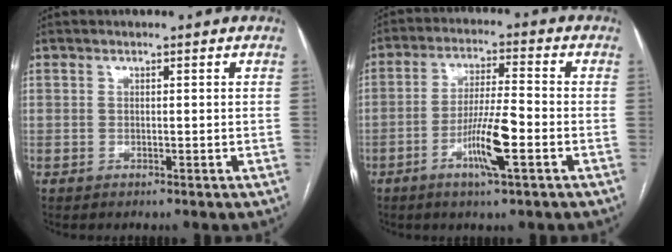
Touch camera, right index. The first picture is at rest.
{"total": 8.6, "force": [-3.4, 0.4, 7.9], "torque": [-0.153, -0.006, -0.064]}